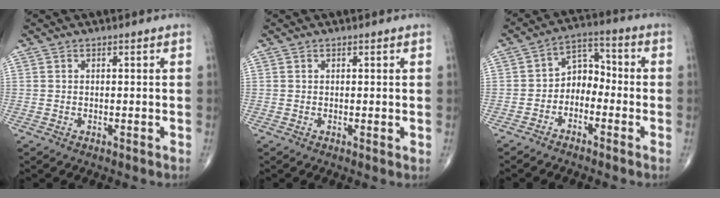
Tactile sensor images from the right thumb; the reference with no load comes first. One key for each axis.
{"total": 0.8, "fx": 0.2, "fy": 0.2, "fz": 0.7, "tx": -0.015, "ty": -0.004, "tz": 0.002}
{"total": 6.2, "fx": -2.4, "fy": 4.4, "fz": 3.5, "tx": -0.036, "ty": 0.041, "tz": -0.057}